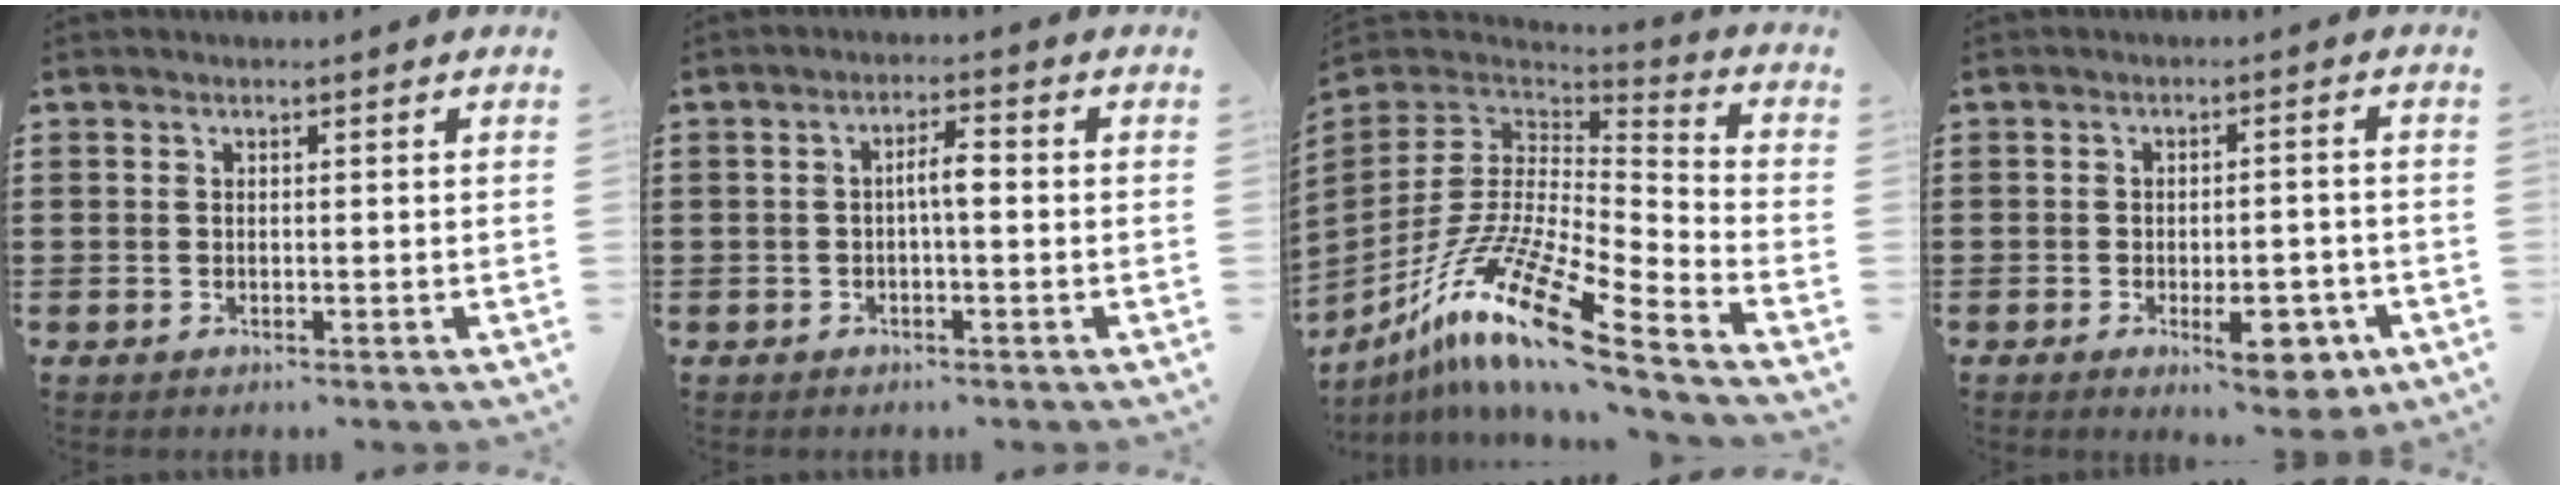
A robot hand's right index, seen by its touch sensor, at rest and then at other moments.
{"total": 3.2, "force": [-0.2, 0.7, 3.1], "torque": [-0.059, 0.007, -0.007]}
{"total": 16.7, "force": [-11.0, 2.9, 12.2], "torque": [-0.246, 0.019, -0.209]}
{"total": 7.2, "force": [-3.3, 2.7, 5.8], "torque": [-0.079, 0.002, -0.050]}